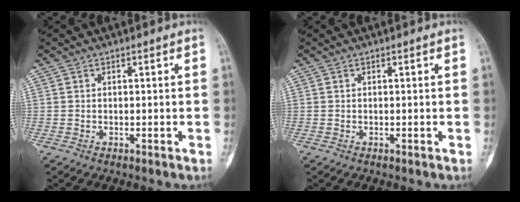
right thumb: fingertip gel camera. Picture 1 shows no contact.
{"total": 0.0}